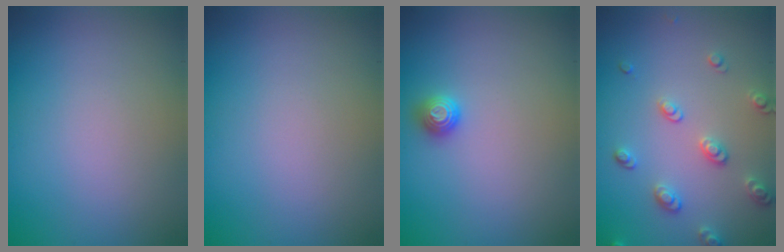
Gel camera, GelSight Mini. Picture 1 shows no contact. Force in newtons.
{"total": 0.0}
{"total": 1.1, "press": 1.1, "slide": 0.4}
{"total": 2.6, "press": 2.6, "slide": 0.6}